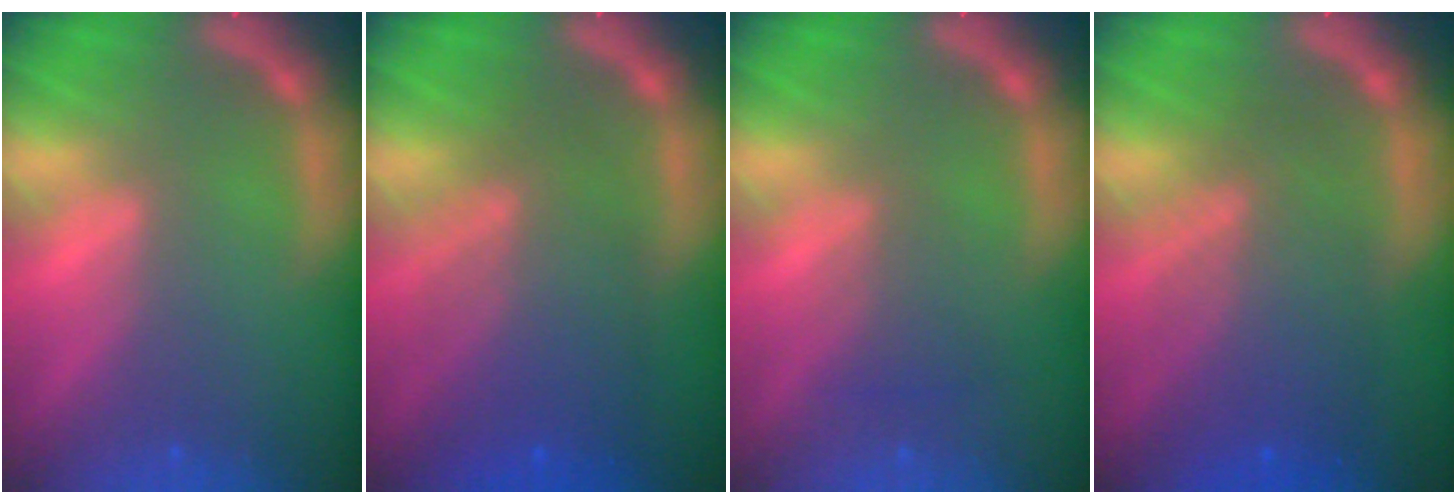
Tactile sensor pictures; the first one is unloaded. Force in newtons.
{"total": 7.5}
{"total": 2.0}
{"total": 7.0}